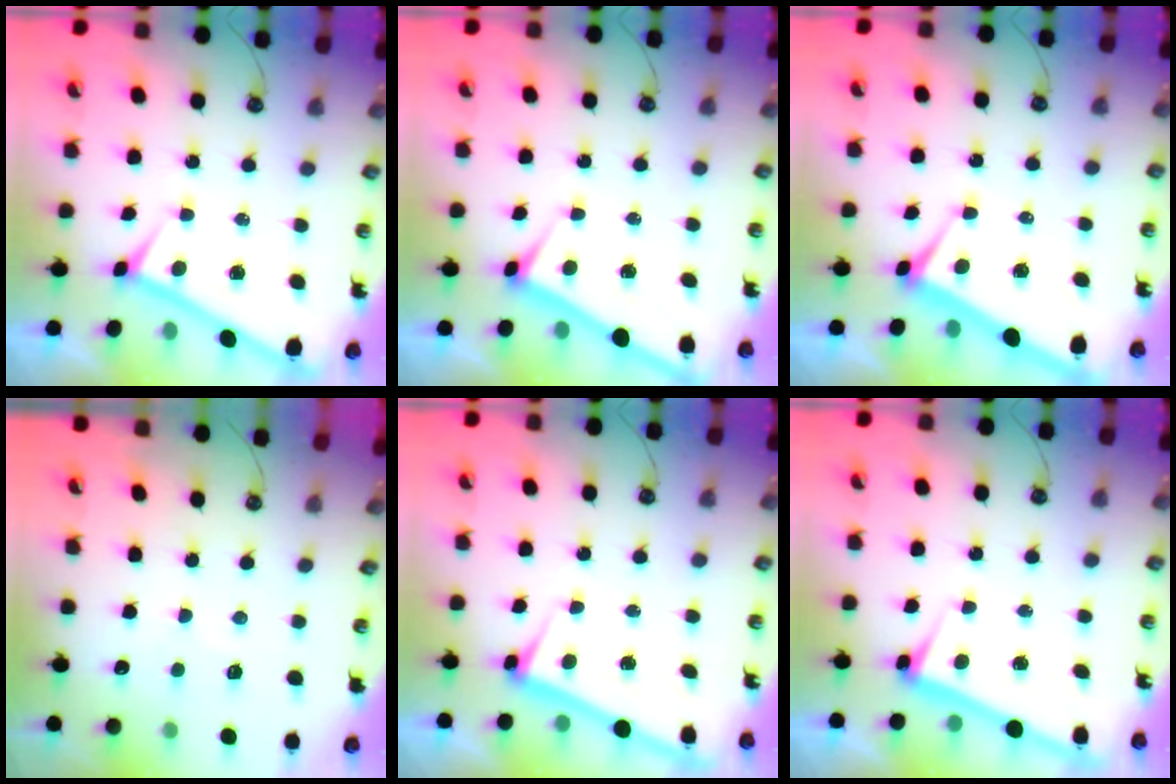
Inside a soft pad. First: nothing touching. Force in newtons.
{"total": 2.9, "press": 2.9, "slide": 0.1}
{"total": 2.2, "press": 1.9, "slide": 1.0}
{"total": 1.4, "press": 1.3, "slide": 0.5}
{"total": 2.9, "press": 2.9, "slide": 0.4}
{"total": 2.6, "press": 2.5, "slide": 0.7}